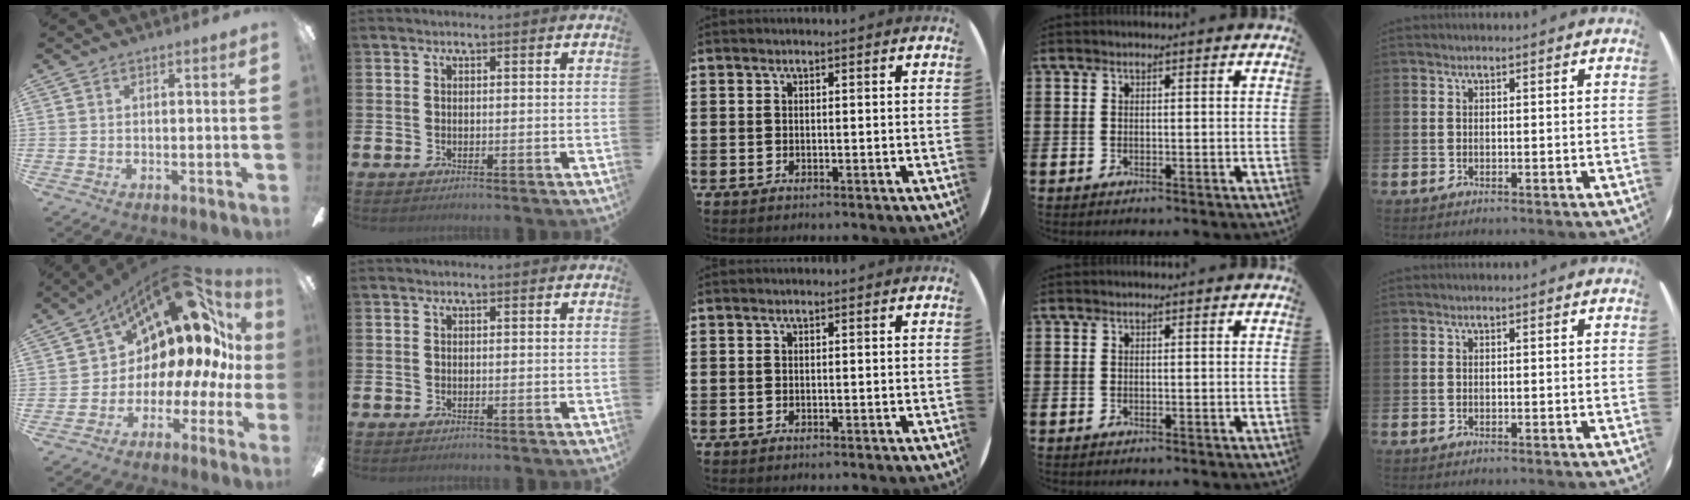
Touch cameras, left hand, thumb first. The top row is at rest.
{"thumb": {"total": 15.9, "force": [11.5, 7.2, 8.3], "torque": [-0.128, -0.096, 0.203]}}